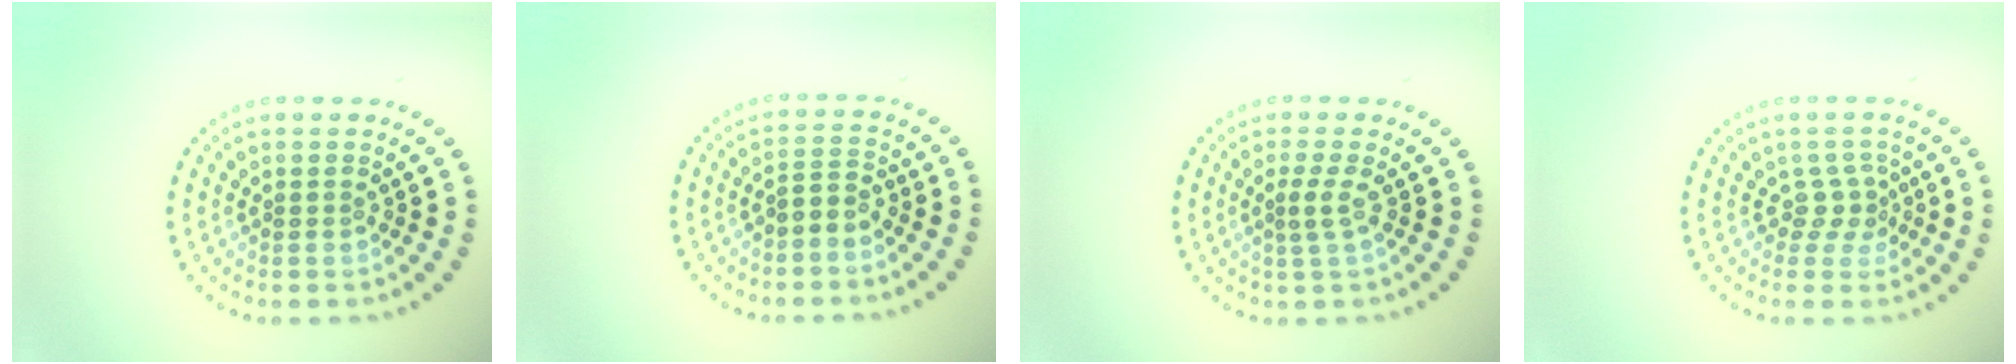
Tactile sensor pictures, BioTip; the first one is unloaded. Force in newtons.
{"total": 1.7, "press": 1.4, "slide": 1.1}
{"total": 1.4, "press": 0.9, "slide": 1.0}
{"total": 2.0, "press": 1.3, "slide": 1.5}